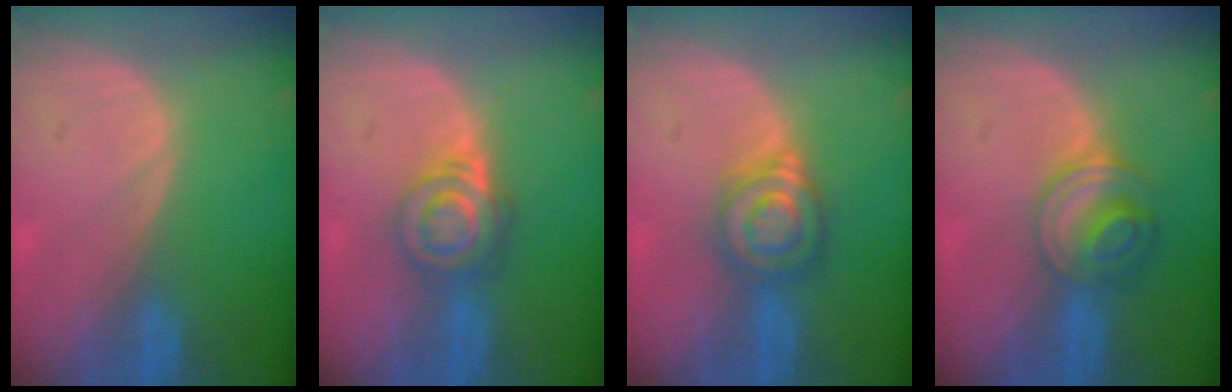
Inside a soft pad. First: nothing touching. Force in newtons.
{"total": 6.5, "press": 5.5, "slide": 3.4}
{"total": 6.1, "press": 6.0, "slide": 0.6}
{"total": 6.2, "press": 5.4, "slide": 3.0}